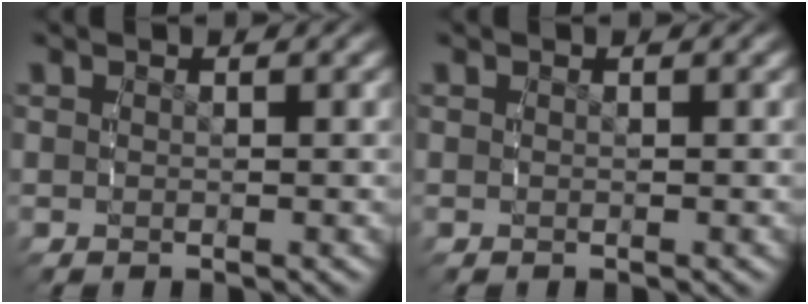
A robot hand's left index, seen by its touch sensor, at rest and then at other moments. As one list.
[{"total": 0.0}]